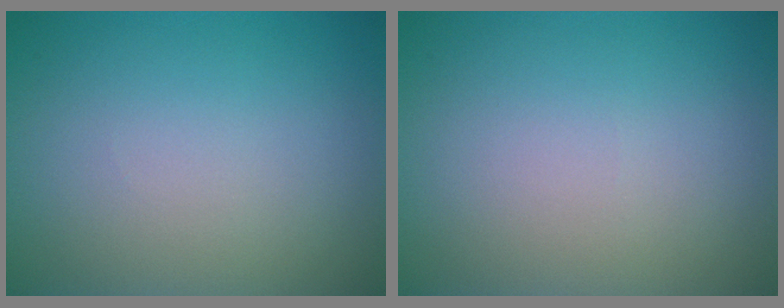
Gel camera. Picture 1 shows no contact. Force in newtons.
{"total": 0.0}